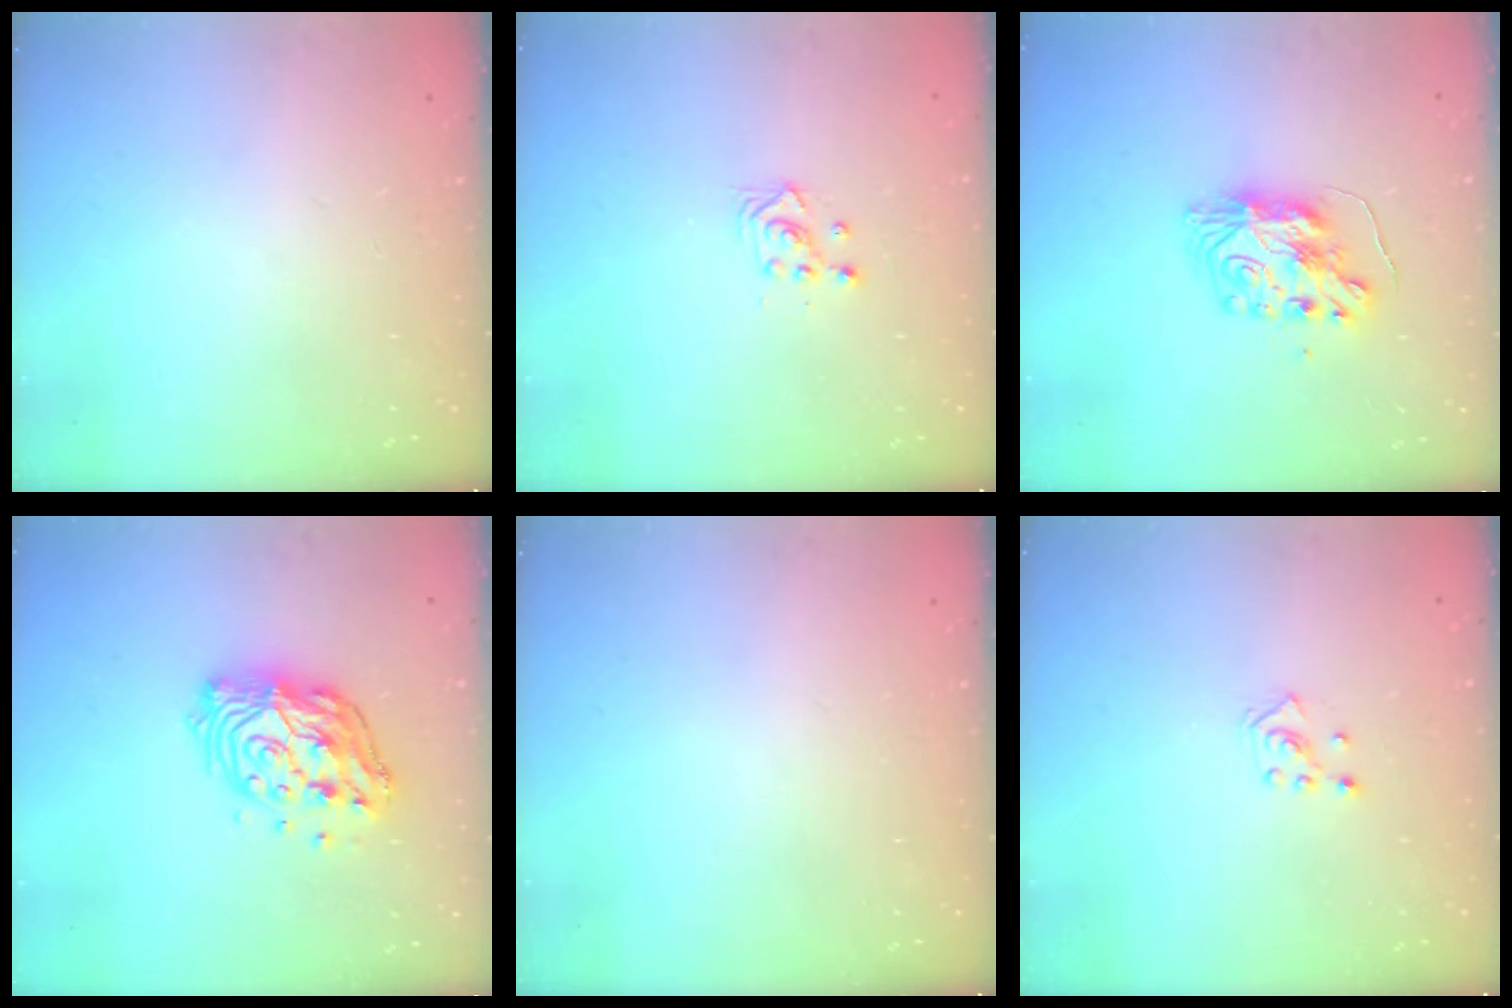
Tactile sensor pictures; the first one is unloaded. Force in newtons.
{"total": 2.3, "press": 2.3, "slide": 0.3}
{"total": 9.1, "press": 9.0, "slide": 0.9}
{"total": 13.4, "press": 13.3, "slide": 1.6}
{"total": 0.0}
{"total": 2.8, "press": 2.7, "slide": 0.7}